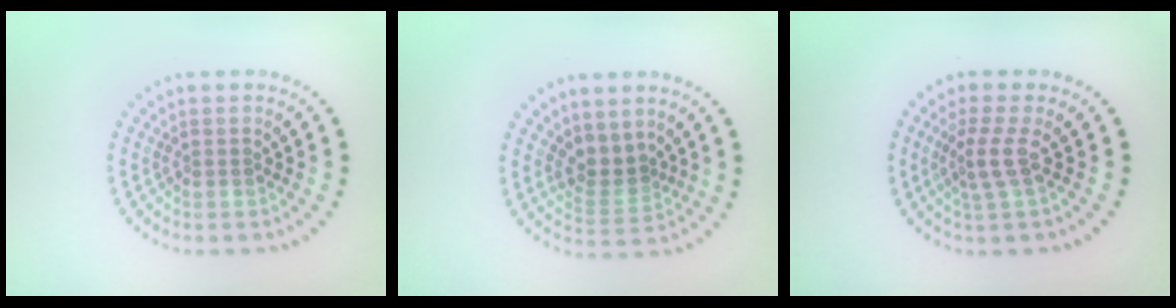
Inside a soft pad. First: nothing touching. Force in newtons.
{"total": 2.1, "press": 1.7, "slide": 1.3}
{"total": 2.3, "press": 1.5, "slide": 1.7}